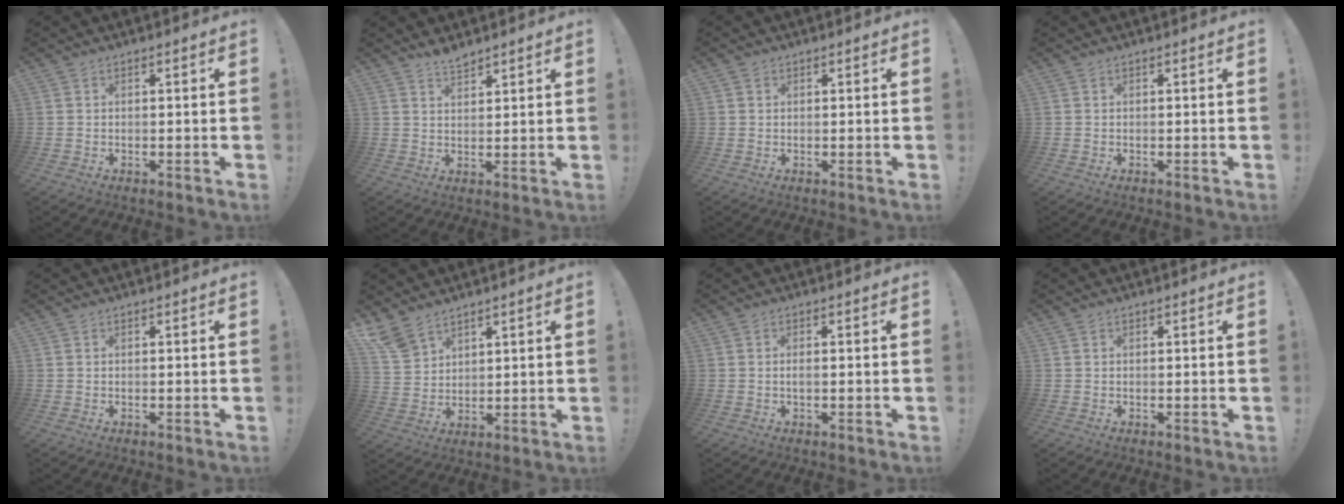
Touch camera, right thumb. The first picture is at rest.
{"total": 3.7, "force": [3.4, 0.9, 1.1], "torque": [-0.015, -0.024, 0.061]}
{"total": 0.9, "force": [0.5, 0.7, 0.0], "torque": [0.005, -0.001, 0.008]}
{"total": 0.0}
{"total": 0.0}
{"total": 7.7, "force": [6.5, 3.7, 1.8], "torque": [-0.045, -0.036, 0.132]}
{"total": 1.1, "force": [-0.3, 0.2, 1.0], "torque": [-0.022, 0.002, -0.006]}
{"total": 0.0}